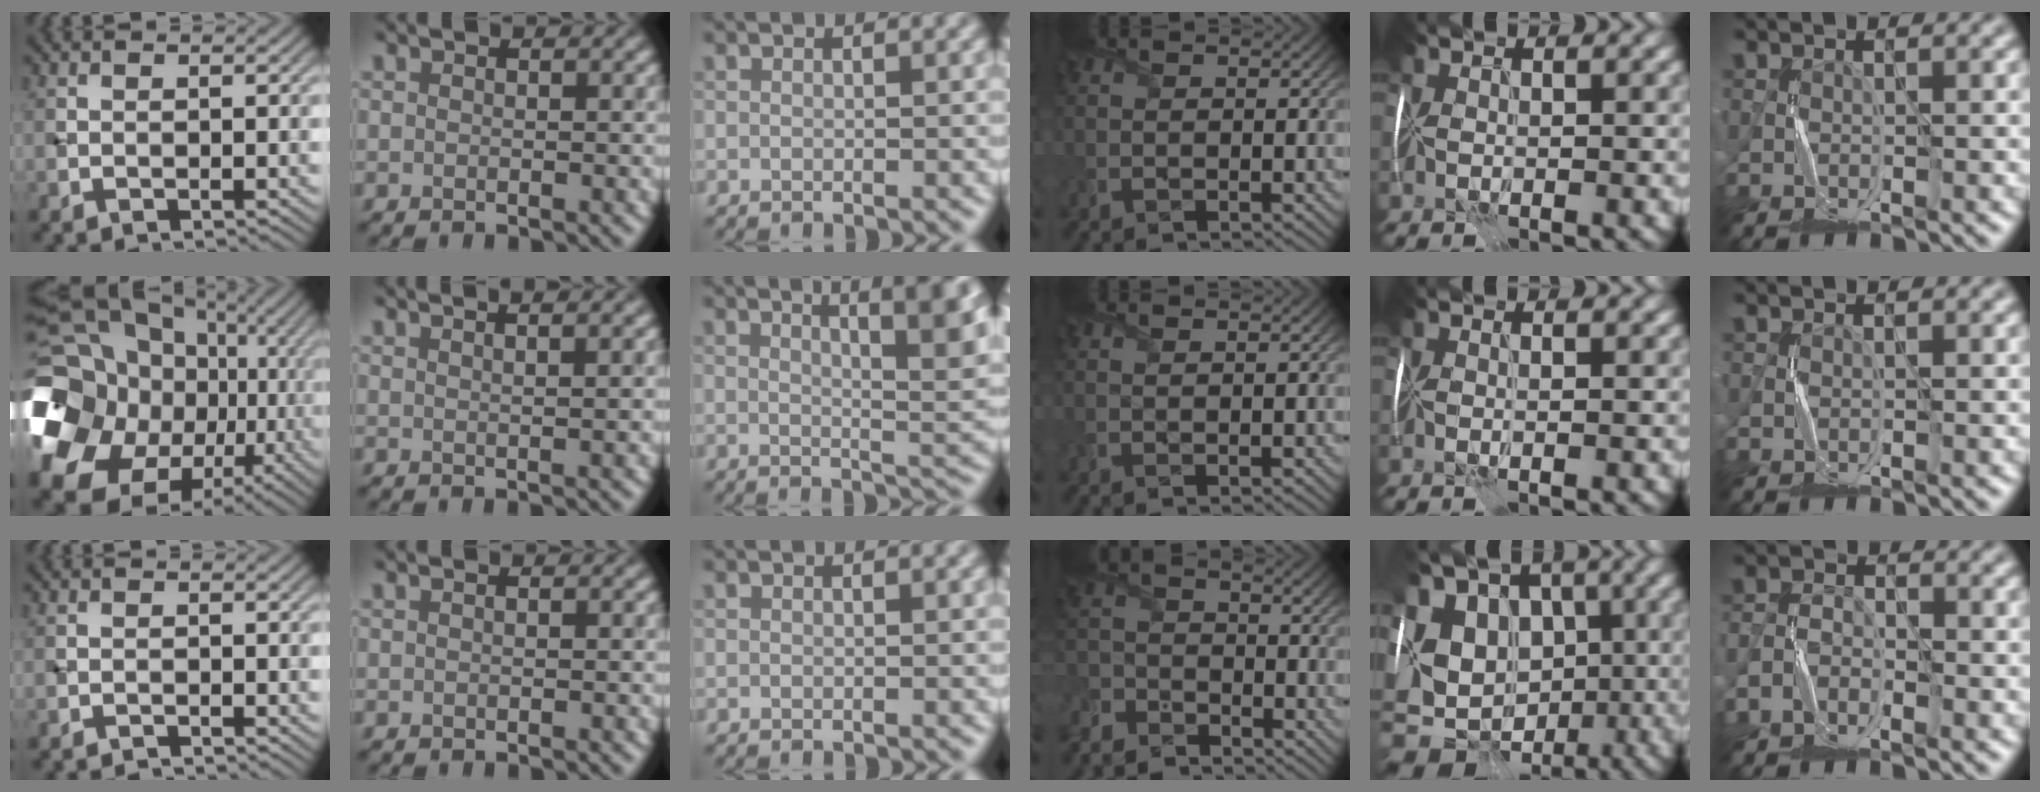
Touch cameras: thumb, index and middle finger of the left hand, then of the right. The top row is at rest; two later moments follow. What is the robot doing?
{"motion": "fold", "object": "memory foam"}